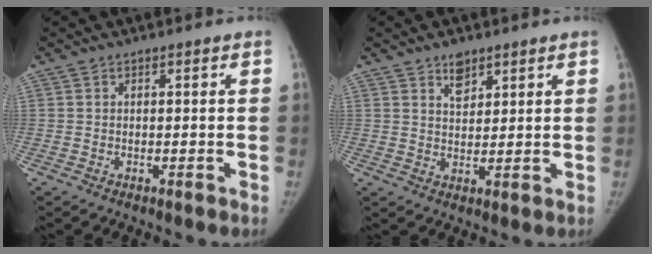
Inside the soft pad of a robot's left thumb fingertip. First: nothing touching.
{"total": 4.0, "force": [2.8, 2.2, 1.9], "torque": [-0.013, -0.020, 0.049]}